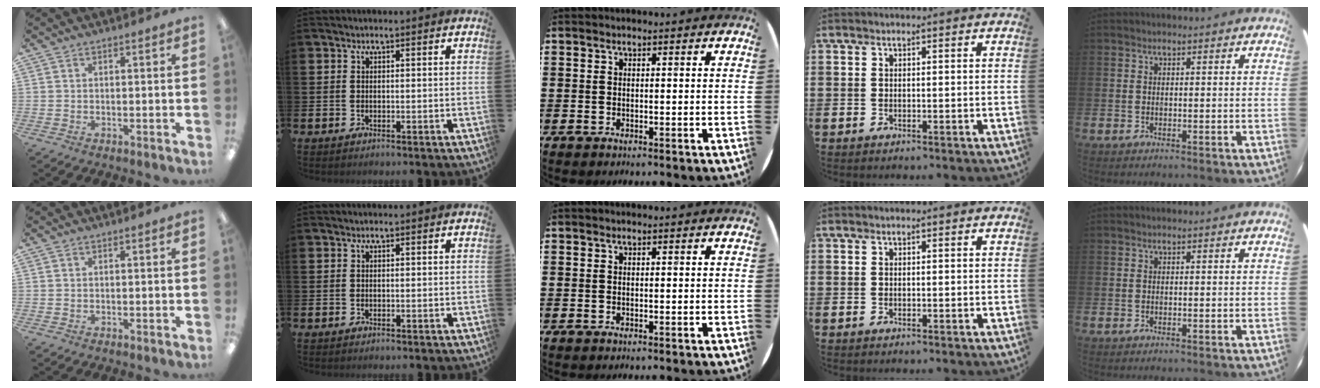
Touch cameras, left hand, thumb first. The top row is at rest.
{}